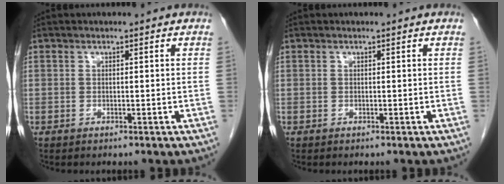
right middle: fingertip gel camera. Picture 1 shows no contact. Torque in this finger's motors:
{"motor_torque": [0.15, -0.11, 0.01, 0.01]}